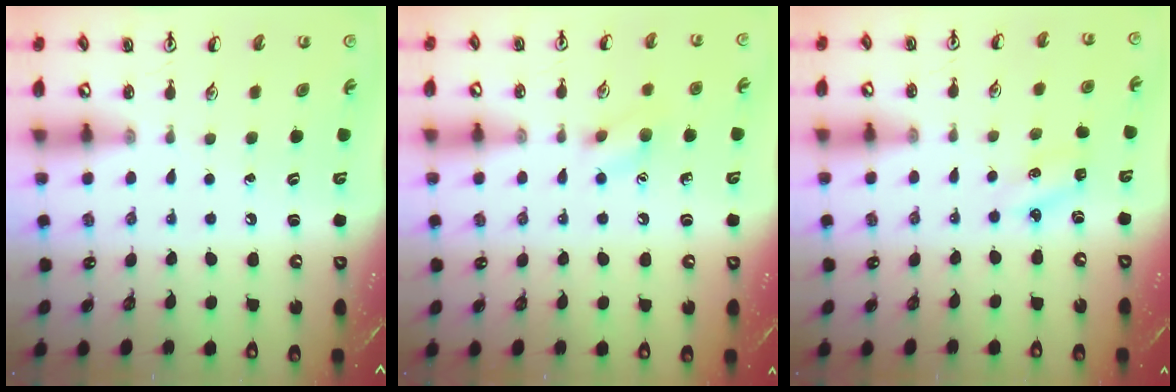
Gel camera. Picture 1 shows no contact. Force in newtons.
{"total": 7.2, "press": 7.1, "slide": 1.2}
{"total": 2.5, "press": 2.3, "slide": 0.8}